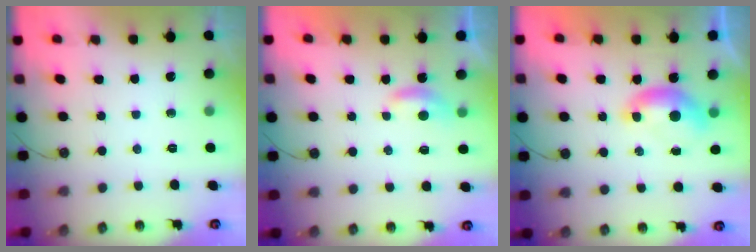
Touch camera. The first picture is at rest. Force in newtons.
{"total": 1.7, "press": 1.6, "slide": 0.5}
{"total": 0.7, "press": 0.4, "slide": 0.5}